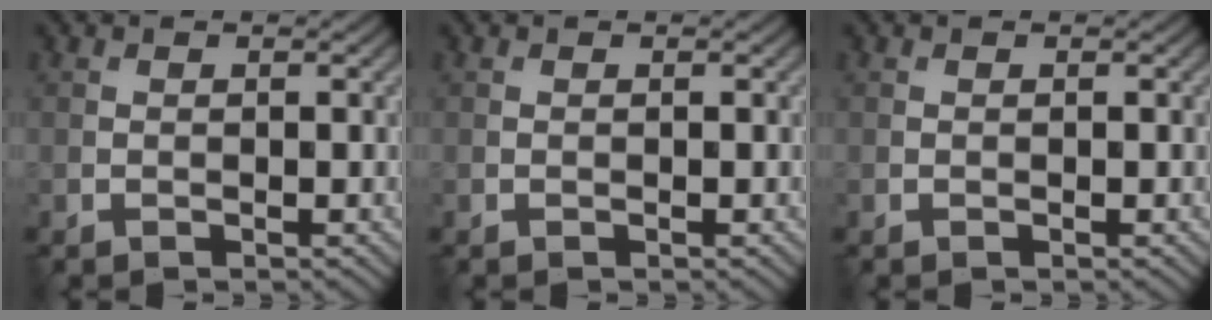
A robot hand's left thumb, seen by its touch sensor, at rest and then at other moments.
{"total": 0.0}
{"total": 0.0}